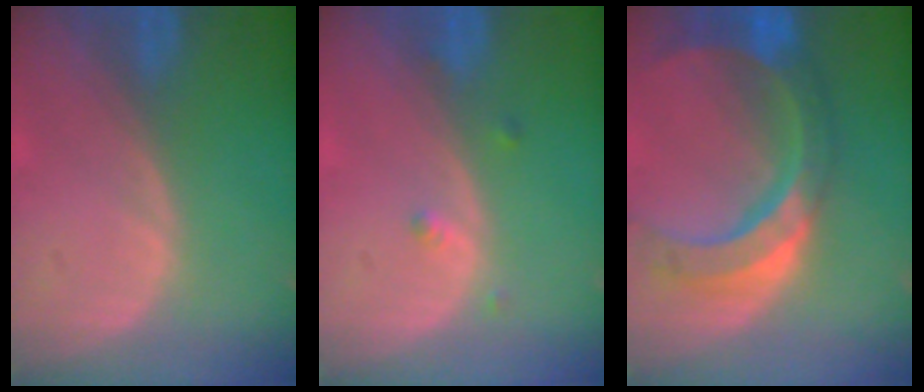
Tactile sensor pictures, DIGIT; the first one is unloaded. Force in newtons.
{"total": 1.6, "press": 1.3, "slide": 0.8}
{"total": 11.3, "press": 9.5, "slide": 6.0}